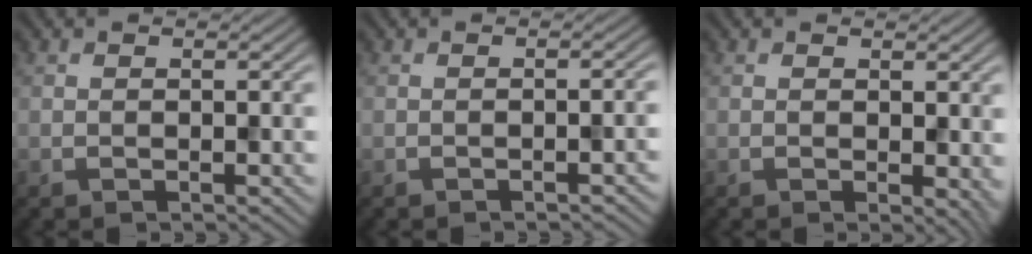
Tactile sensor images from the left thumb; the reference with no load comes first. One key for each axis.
{"total": 1.6, "fx": -0.8, "fy": 0.3, "fz": 1.4, "tx": -0.012, "ty": 0.006, "tz": -0.016}
{"total": 2.2, "fx": 0.1, "fy": 1.2, "fz": 1.8, "tx": -0.020, "ty": -0.007, "tz": 0.004}